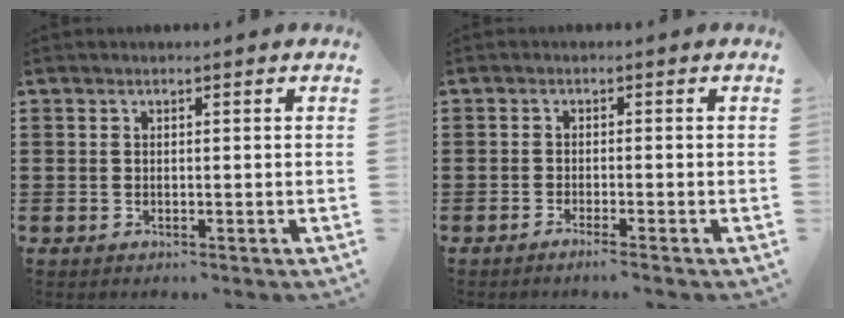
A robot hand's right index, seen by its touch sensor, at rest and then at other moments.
{"total": 1.3, "force": [-1.1, -0.3, 0.6], "torque": [-0.010, -0.002, -0.020]}